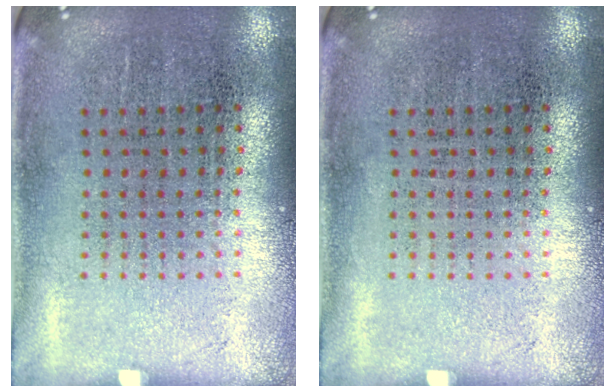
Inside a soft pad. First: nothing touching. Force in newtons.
{"total": 0.0}